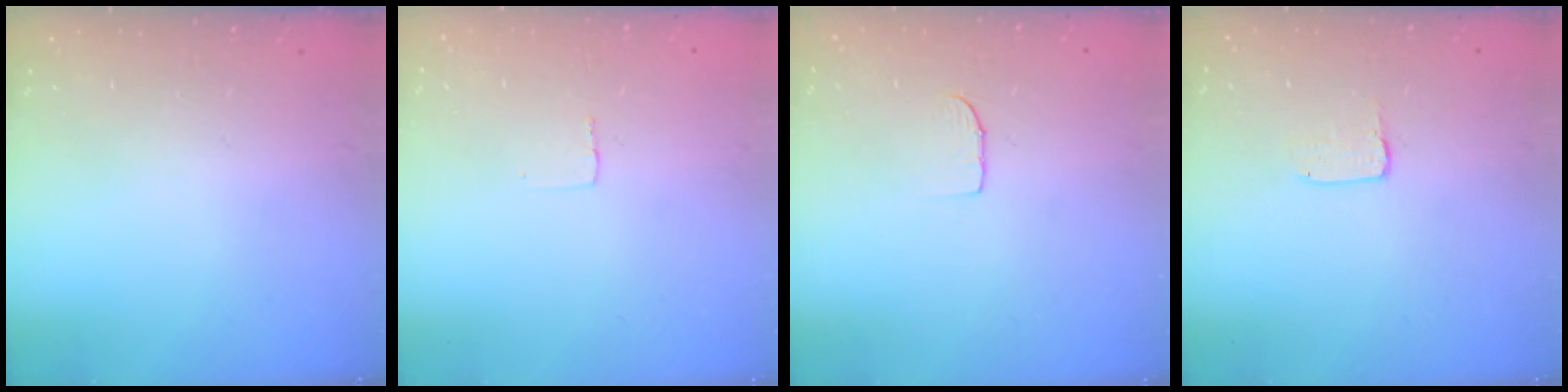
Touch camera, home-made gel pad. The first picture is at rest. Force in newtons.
{"total": 2.4, "press": 2.4, "slide": 0.1}
{"total": 4.3, "press": 4.3, "slide": 0.3}
{"total": 2.0, "press": 2.0, "slide": 0.0}